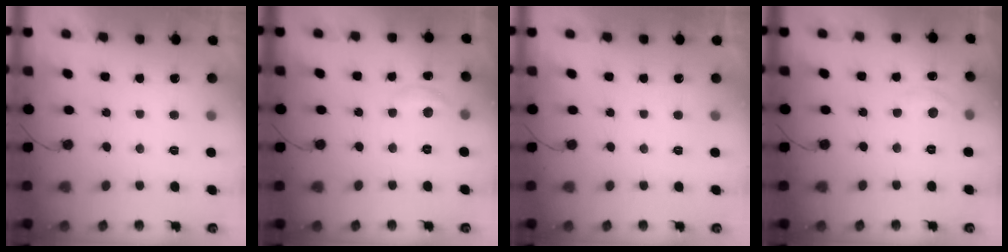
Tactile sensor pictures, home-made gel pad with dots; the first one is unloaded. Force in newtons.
{"total": 6.5, "press": 6.4, "slide": 0.5}
{"total": 0.0}
{"total": 5.2, "press": 5.1, "slide": 0.7}